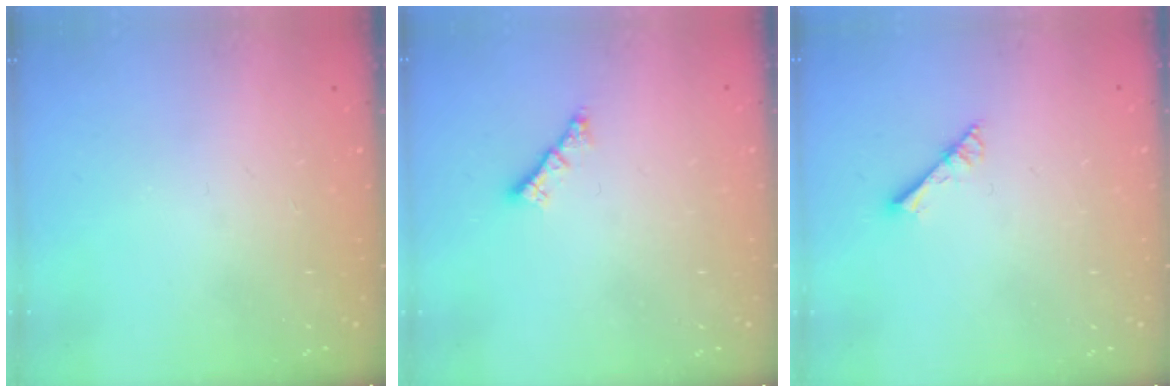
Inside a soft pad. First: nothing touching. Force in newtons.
{"total": 1.2, "press": 1.2, "slide": 0.3}
{"total": 2.9, "press": 2.9, "slide": 0.3}